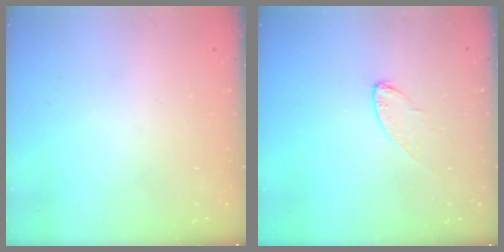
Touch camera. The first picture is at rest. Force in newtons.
{"total": 5.4, "press": 5.4, "slide": 0.4}